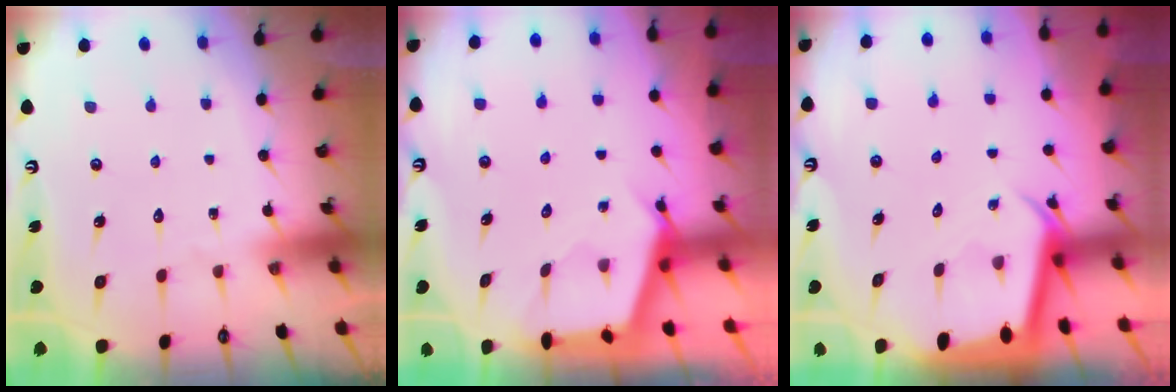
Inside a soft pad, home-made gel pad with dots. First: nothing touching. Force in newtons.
{"total": 2.7, "press": 2.7, "slide": 0.3}
{"total": 2.8, "press": 2.7, "slide": 0.3}